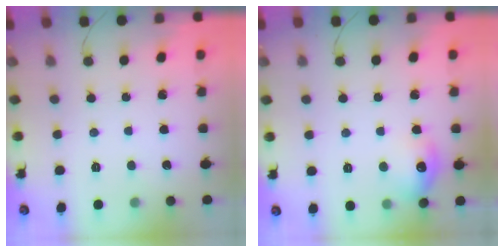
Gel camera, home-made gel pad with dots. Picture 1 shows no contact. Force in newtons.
{"total": 10.0, "press": 10.0, "slide": 0.6}